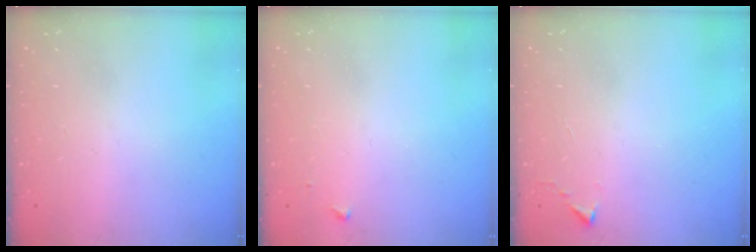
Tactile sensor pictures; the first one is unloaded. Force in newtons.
{"total": 3.3, "press": 3.3, "slide": 0.4}
{"total": 2.7, "press": 2.7, "slide": 0.5}